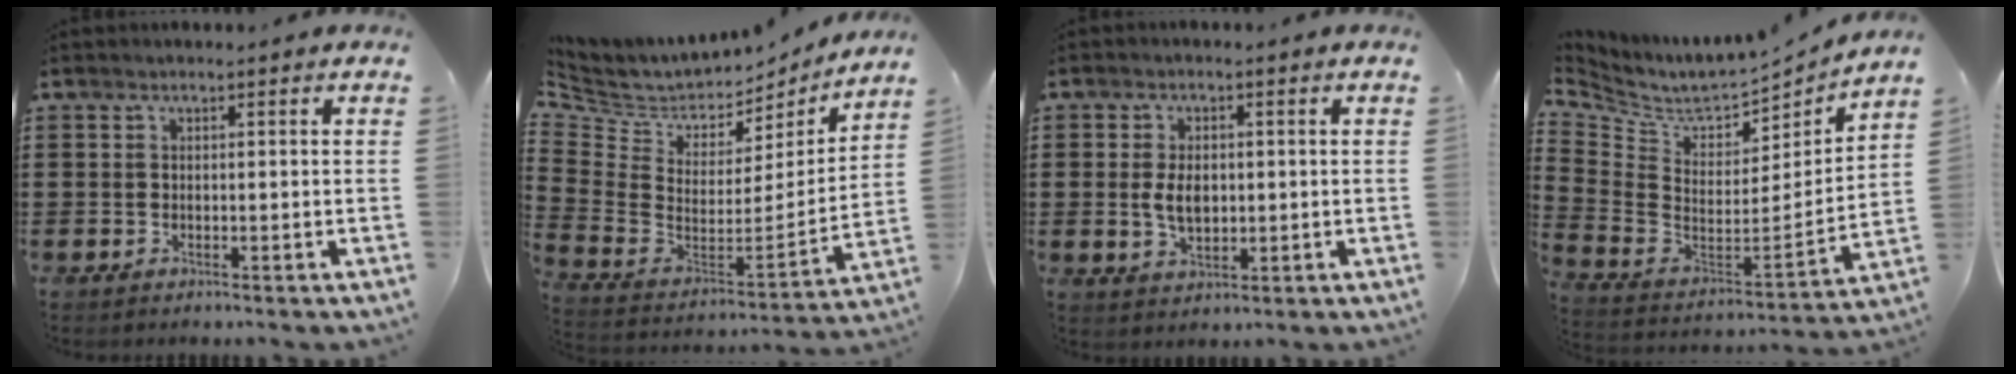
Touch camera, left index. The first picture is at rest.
{"total": 4.4, "force": [3.6, 2.5, 0.4], "torque": [-0.043, -0.045, 0.063]}
{"total": 4.6, "force": [0.2, 2.7, 3.7], "torque": [-0.074, 0.003, 0.000]}
{"total": 6.4, "force": [5.8, 1.9, 1.8], "torque": [-0.075, -0.058, 0.099]}